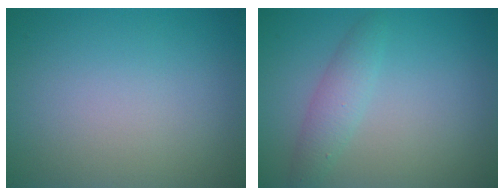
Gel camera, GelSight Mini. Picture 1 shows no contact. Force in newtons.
{"total": 2.3, "press": 2.3, "slide": 0.1}